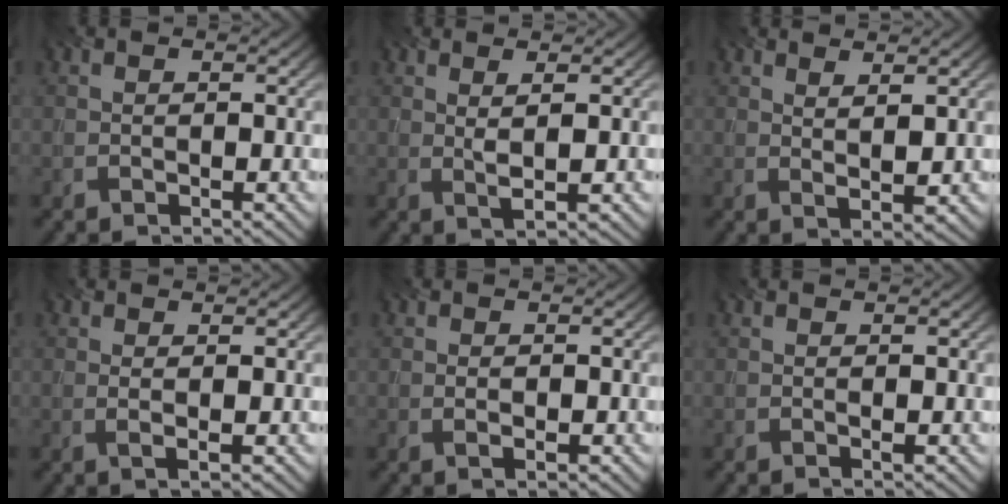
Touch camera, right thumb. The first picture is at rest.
{"total": 1.8, "force": [1.0, 0.1, 1.5], "torque": [-0.039, -0.005, 0.020]}
{"total": 2.3, "force": [1.7, 0.3, 1.6], "torque": [-0.034, -0.008, 0.035]}
{"total": 1.1, "force": [0.5, 0.2, 0.9], "torque": [-0.026, -0.001, 0.007]}
{"total": 1.1, "force": [0.0, 0.6, 0.9], "torque": [-0.020, -0.005, 0.002]}
{"total": 0.0}